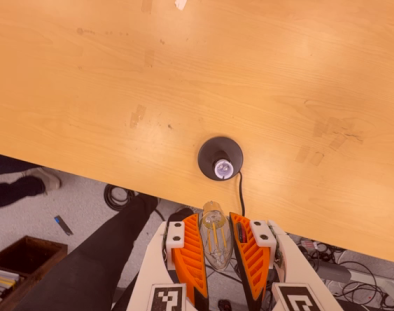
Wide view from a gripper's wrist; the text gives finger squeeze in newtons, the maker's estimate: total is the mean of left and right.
{"total": 13.3, "left": 13.9, "right": 12.6}